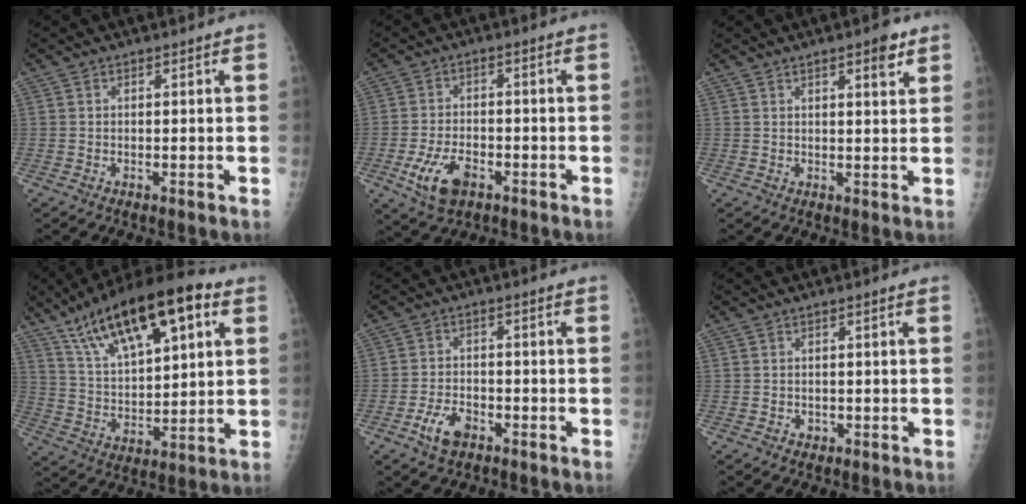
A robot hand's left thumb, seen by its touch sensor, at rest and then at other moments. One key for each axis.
{"total": 7.8, "fx": -3.6, "fy": 4.3, "fz": 5.5, "tx": -0.106, "ty": 0.014, "tz": -0.059}
{"total": 4.0, "fx": 2.4, "fy": 1.1, "fz": 3.0, "tx": -0.035, "ty": -0.012, "tz": 0.032}
{"total": 21.9, "fx": 11.3, "fy": 8.4, "fz": 16.8, "tx": -0.255, "ty": -0.018, "tz": 0.199}
{"total": 5.4, "fx": -3.0, "fy": 3.0, "fz": 3.3, "tx": -0.060, "ty": 0.018, "tz": -0.053}
{"total": 1.1, "fx": -0.4, "fy": 1.0, "fz": 0.5, "tx": -0.004, "ty": 0.006, "tz": -0.003}